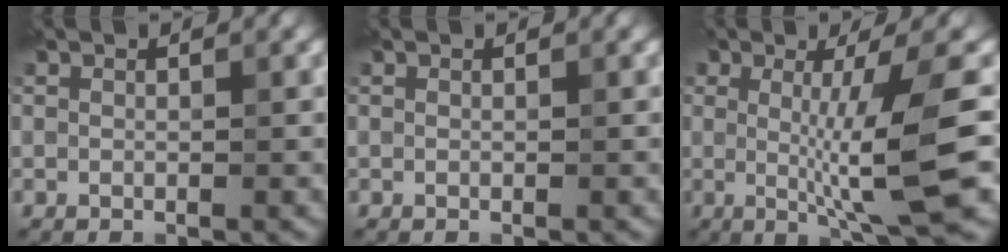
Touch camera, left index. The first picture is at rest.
{"total": 0.0}
{"total": 8.1, "force": [0.0, 1.3, 7.9], "torque": [-0.115, -0.009, 0.002]}